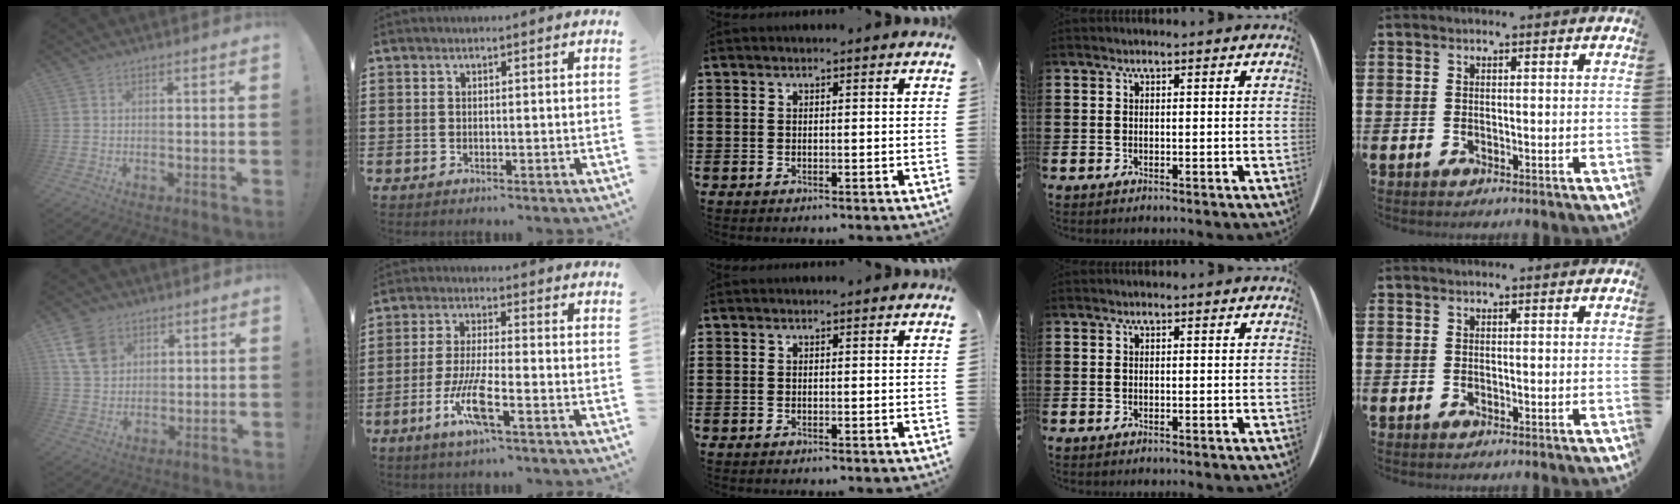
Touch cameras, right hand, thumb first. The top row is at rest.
{"thumb": {"total": 10.8, "force": [5.1, 8.2, 4.7], "torque": [-0.070, -0.015, 0.104]}, "index": {"total": 7.8, "force": [-3.5, 1.3, 6.9], "torque": [-0.156, -0.017, -0.072]}}